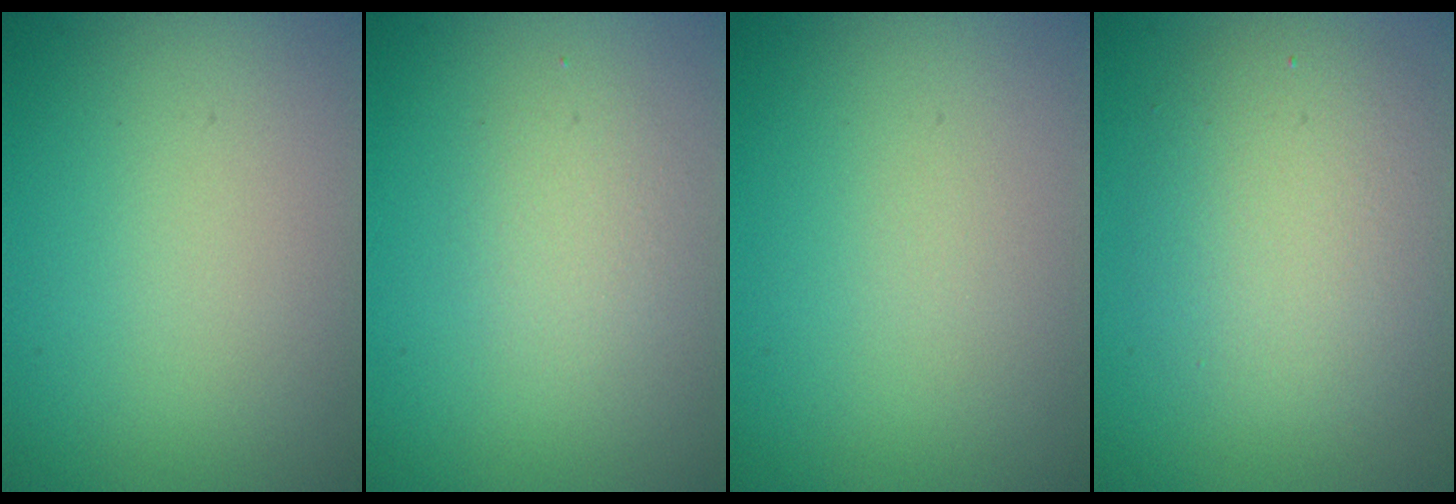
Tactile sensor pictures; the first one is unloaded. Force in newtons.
{"total": 1.5, "press": 1.5, "slide": 0.1}
{"total": 0.0}
{"total": 4.7, "press": 4.7, "slide": 0.4}